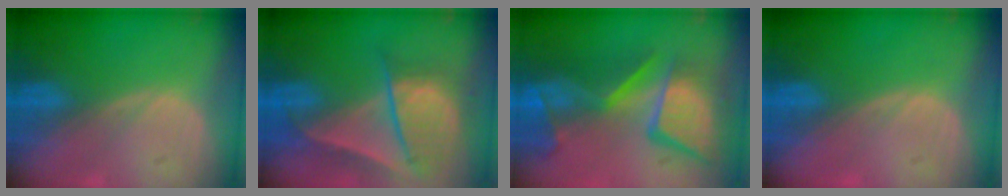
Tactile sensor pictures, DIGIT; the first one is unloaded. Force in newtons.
{"total": 9.2, "press": 8.0, "slide": 4.4}
{"total": 13.9, "press": 11.3, "slide": 8.1}
{"total": 0.0}